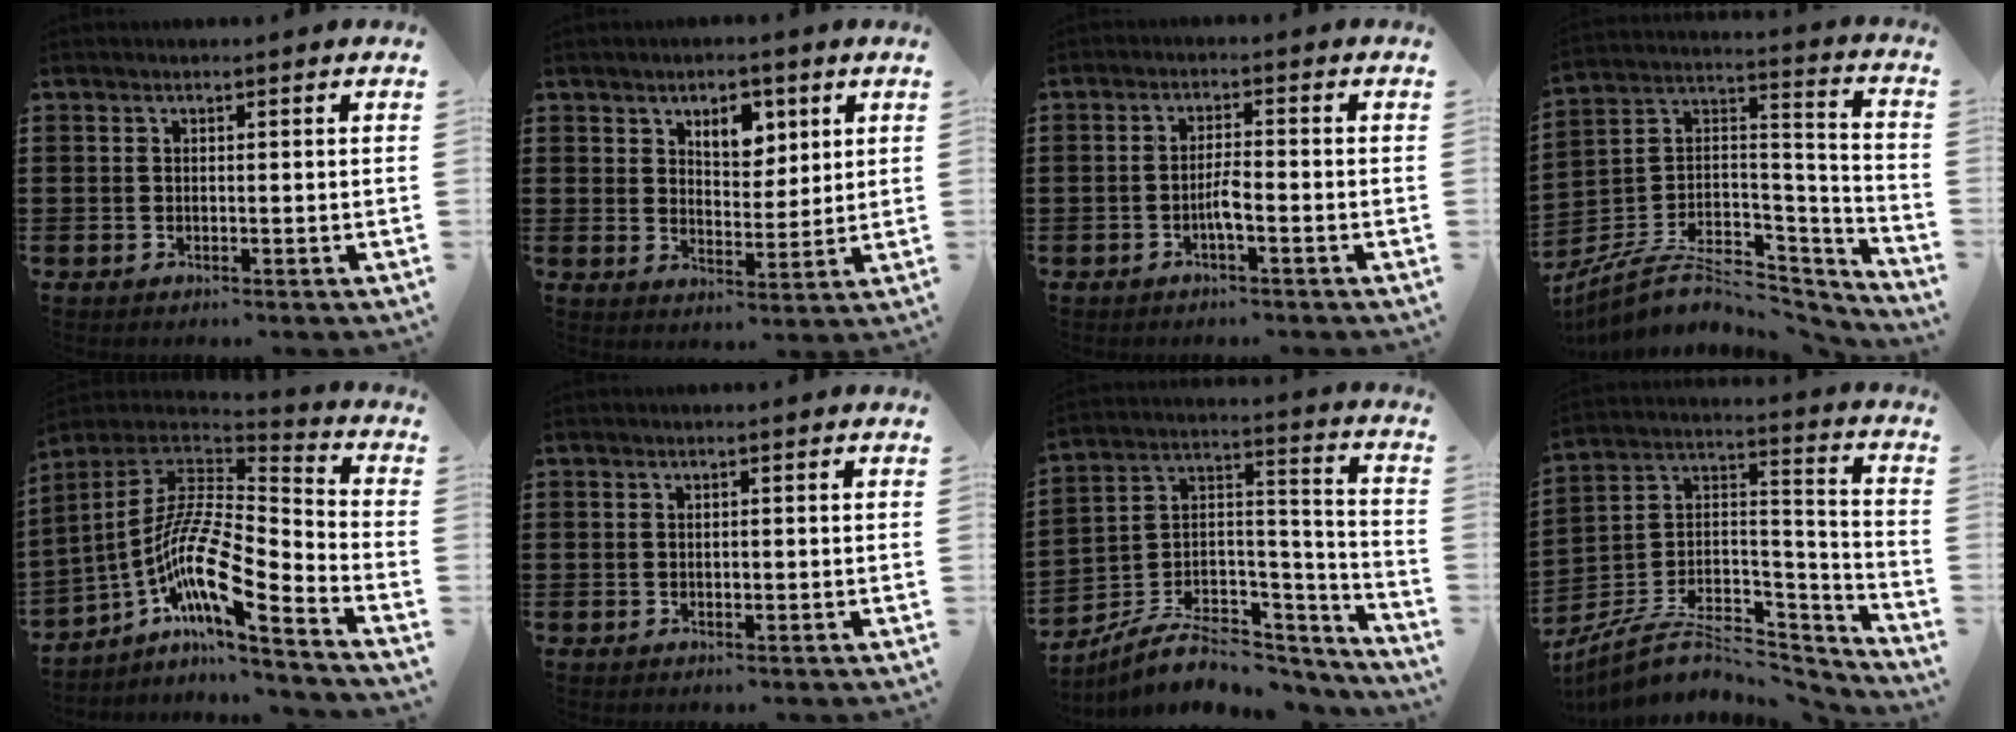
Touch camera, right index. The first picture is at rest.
{"total": 5.6, "force": [3.2, 3.5, 3.0], "torque": [-0.049, 0.005, 0.052]}
{"total": 2.9, "force": [-1.3, 0.3, 2.5], "torque": [-0.055, -0.001, -0.025]}
{"total": 8.7, "force": [-5.3, 5.1, 4.7], "torque": [-0.107, 0.007, -0.099]}
{"total": 12.6, "force": [-5.8, 3.1, 10.8], "torque": [-0.237, -0.022, -0.128]}
{"total": 0.6, "force": [0.0, 0.3, 0.5], "torque": [-0.011, 0.000, 0.000]}
{"total": 7.8, "force": [-5.3, 4.2, 3.8], "torque": [-0.077, 0.012, -0.096]}
{"total": 8.4, "force": [-5.6, 4.4, 4.4], "torque": [-0.100, 0.006, -0.109]}